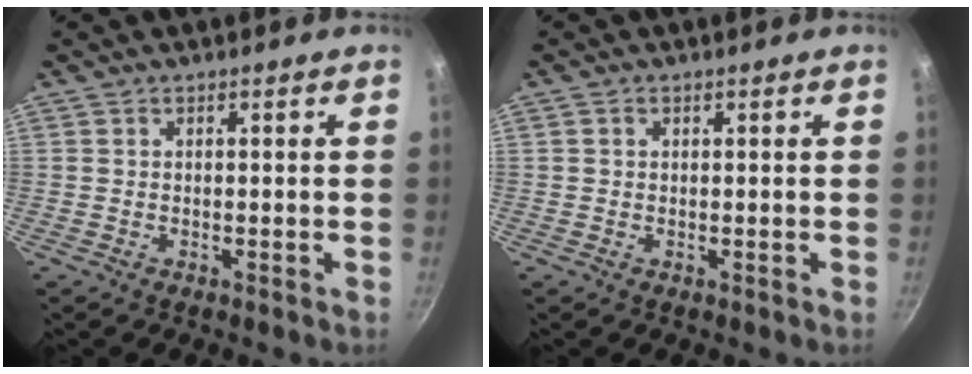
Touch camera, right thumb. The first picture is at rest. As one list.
[{"total": 0.6, "force": [0.2, 0.5, 0.3], "torque": [-0.003, 0.003, 0.002]}]